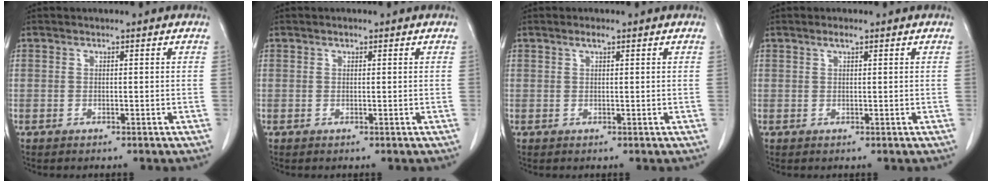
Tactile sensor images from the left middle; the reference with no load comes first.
{"total": 0.6, "force": [0.4, 0.2, 0.3], "torque": [-0.011, -0.001, 0.007]}
{"total": 1.2, "force": [0.8, 0.1, 0.9], "torque": [-0.020, 0.002, 0.015]}
{"total": 1.2, "force": [0.8, 0.1, 0.9], "torque": [-0.021, 0.003, 0.016]}